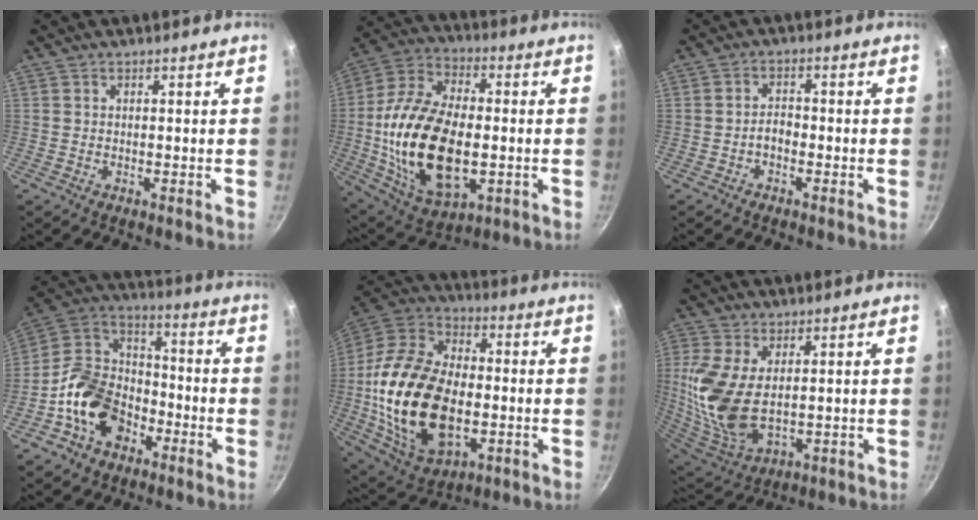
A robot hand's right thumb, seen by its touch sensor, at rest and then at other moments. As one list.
[{"total": 25.2, "force": [-2.3, 14.1, 20.8], "torque": [-0.394, 0.016, -0.039]}, {"total": 2.5, "force": [-1.2, 1.5, 1.6], "torque": [-0.017, 0.019, -0.024]}, {"total": 16.3, "force": [-6.9, 12.0, 8.6], "torque": [-0.122, 0.062, -0.144]}, {"total": 26.8, "force": [-3.3, 16.2, 21.0], "torque": [-0.393, 0.022, -0.055]}, {"total": 15.2, "force": [1.9, 8.5, 12.4], "torque": [-0.262, -0.021, 0.051]}]